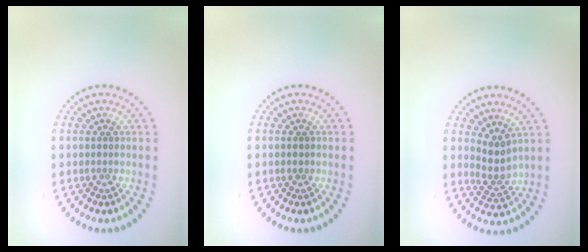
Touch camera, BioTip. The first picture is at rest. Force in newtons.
{"total": 0.8, "press": 0.8, "slide": 0.1}
{"total": 2.3, "press": 1.7, "slide": 1.5}